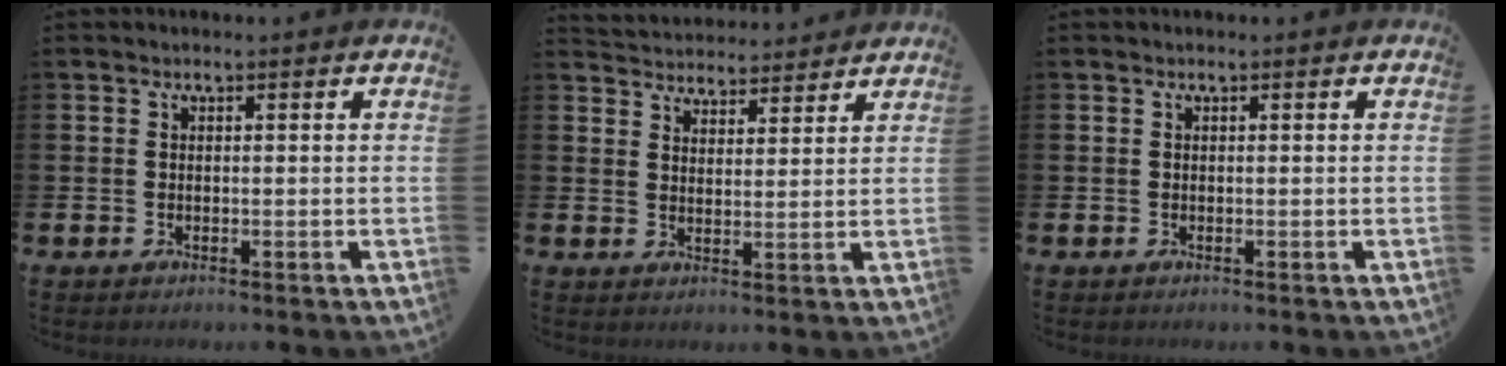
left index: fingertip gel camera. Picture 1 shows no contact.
{"total": 4.2, "force": [4.1, 0.8, -0.6], "torque": [0.000, -0.026, 0.074]}
{"total": 0.0}